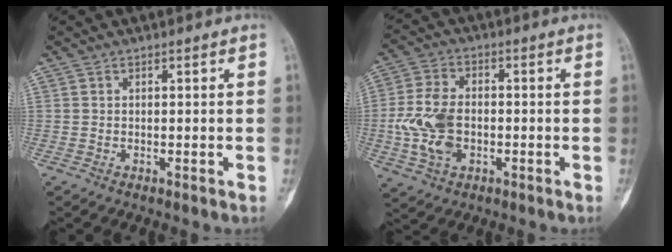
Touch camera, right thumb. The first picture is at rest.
{"total": 10.6, "force": [-1.6, 7.0, 7.9], "torque": [-0.158, 0.011, -0.032]}